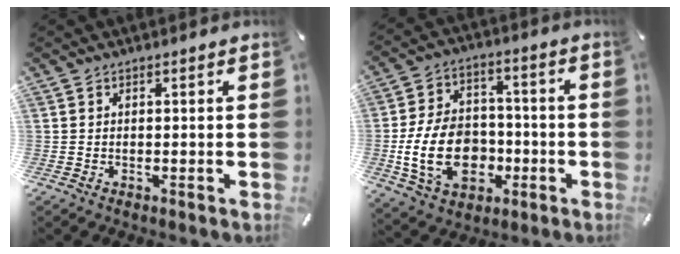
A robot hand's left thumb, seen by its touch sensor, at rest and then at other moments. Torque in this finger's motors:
{"motor_torque": [1.79, 3.22, 1.72, 0.43, 0.61]}